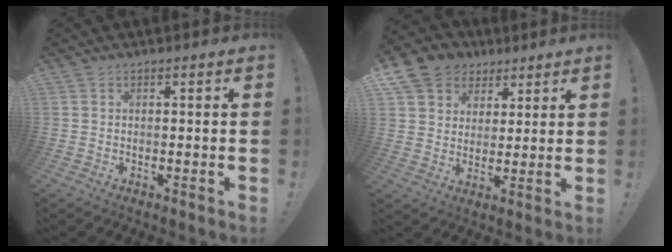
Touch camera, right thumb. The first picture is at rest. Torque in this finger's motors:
{"motor_torque": [0.40, 0.41, 0.14, 0.12, 0.36]}